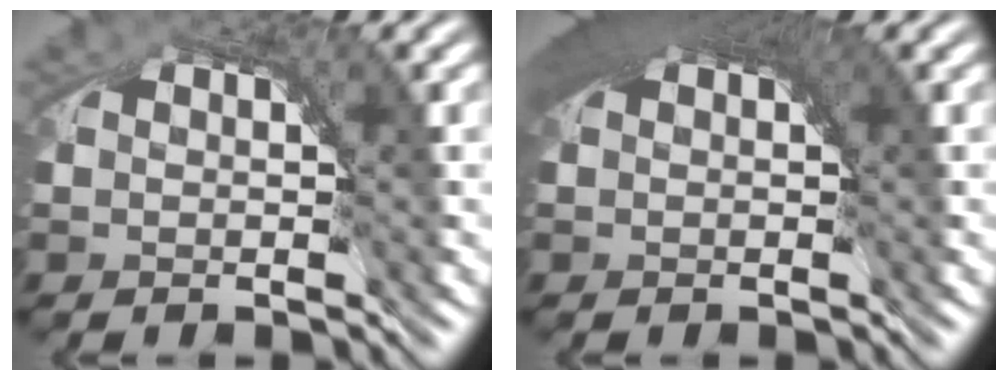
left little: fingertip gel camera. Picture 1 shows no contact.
{"total": 3.9, "force": [1.2, 1.3, 3.4], "torque": [-0.040, 0.008, 0.015]}